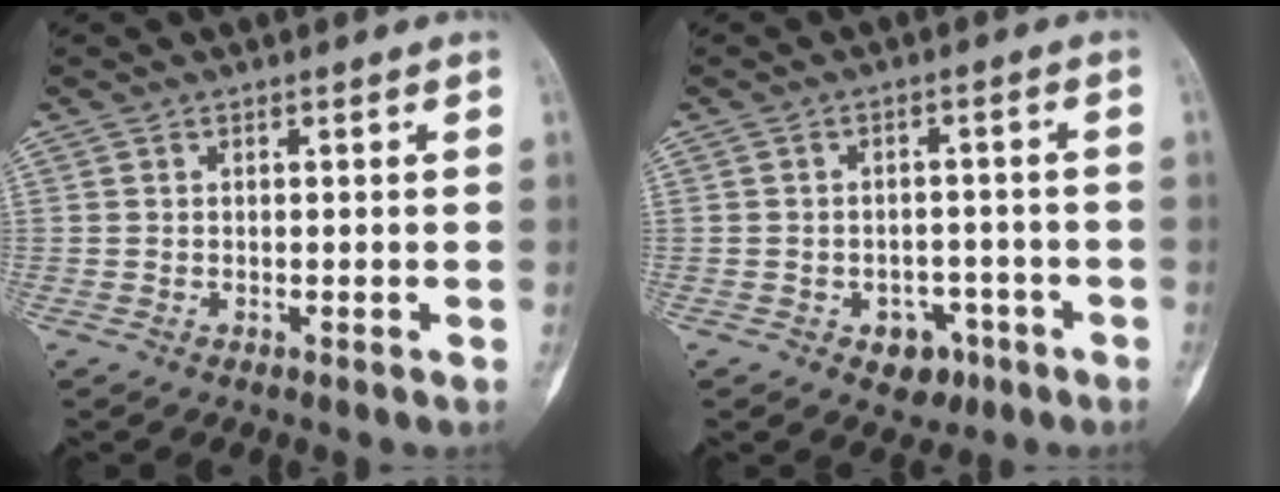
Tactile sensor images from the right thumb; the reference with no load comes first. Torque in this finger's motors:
{"motor_torque": [0.84, 0.36, 0.26, -0.13, 0.06]}